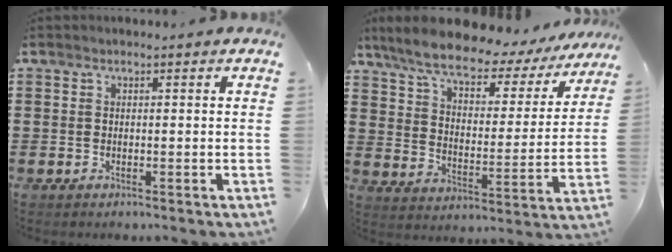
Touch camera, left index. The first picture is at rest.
{"total": 8.5, "force": [7.1, 1.7, 4.4], "torque": [-0.114, -0.038, 0.118]}